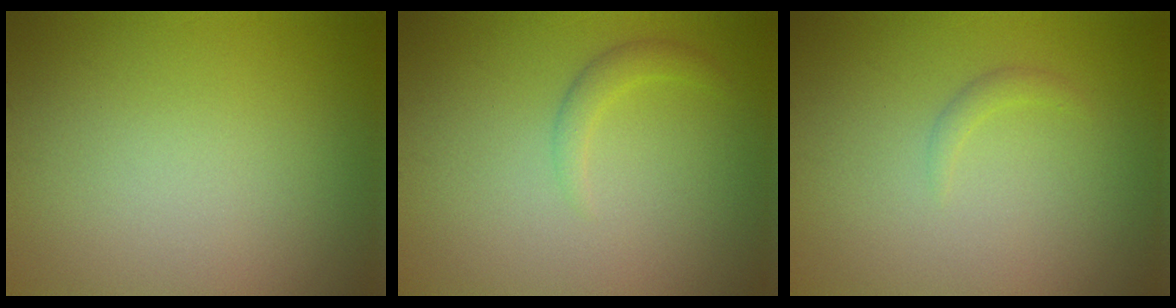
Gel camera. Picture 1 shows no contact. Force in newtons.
{"total": 1.5, "press": 1.5, "slide": 0.0}
{"total": 0.9, "press": 0.8, "slide": 0.1}